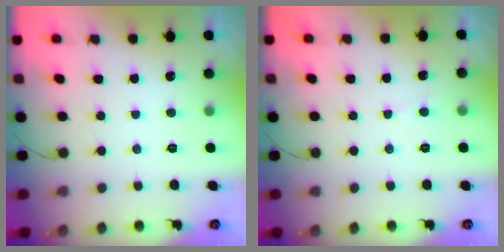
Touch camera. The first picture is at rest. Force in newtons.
{"total": 2.4, "press": 2.4, "slide": 0.4}